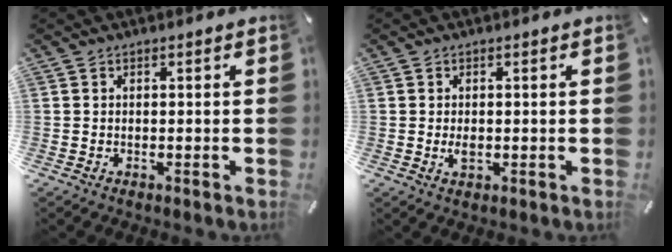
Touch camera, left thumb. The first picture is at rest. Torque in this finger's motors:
{"motor_torque": [0.48, 0.82, 0.03, 0.08, -0.01]}